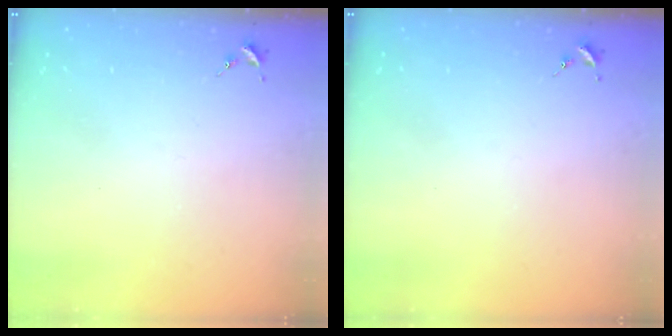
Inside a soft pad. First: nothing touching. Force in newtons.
{"total": 0.0}